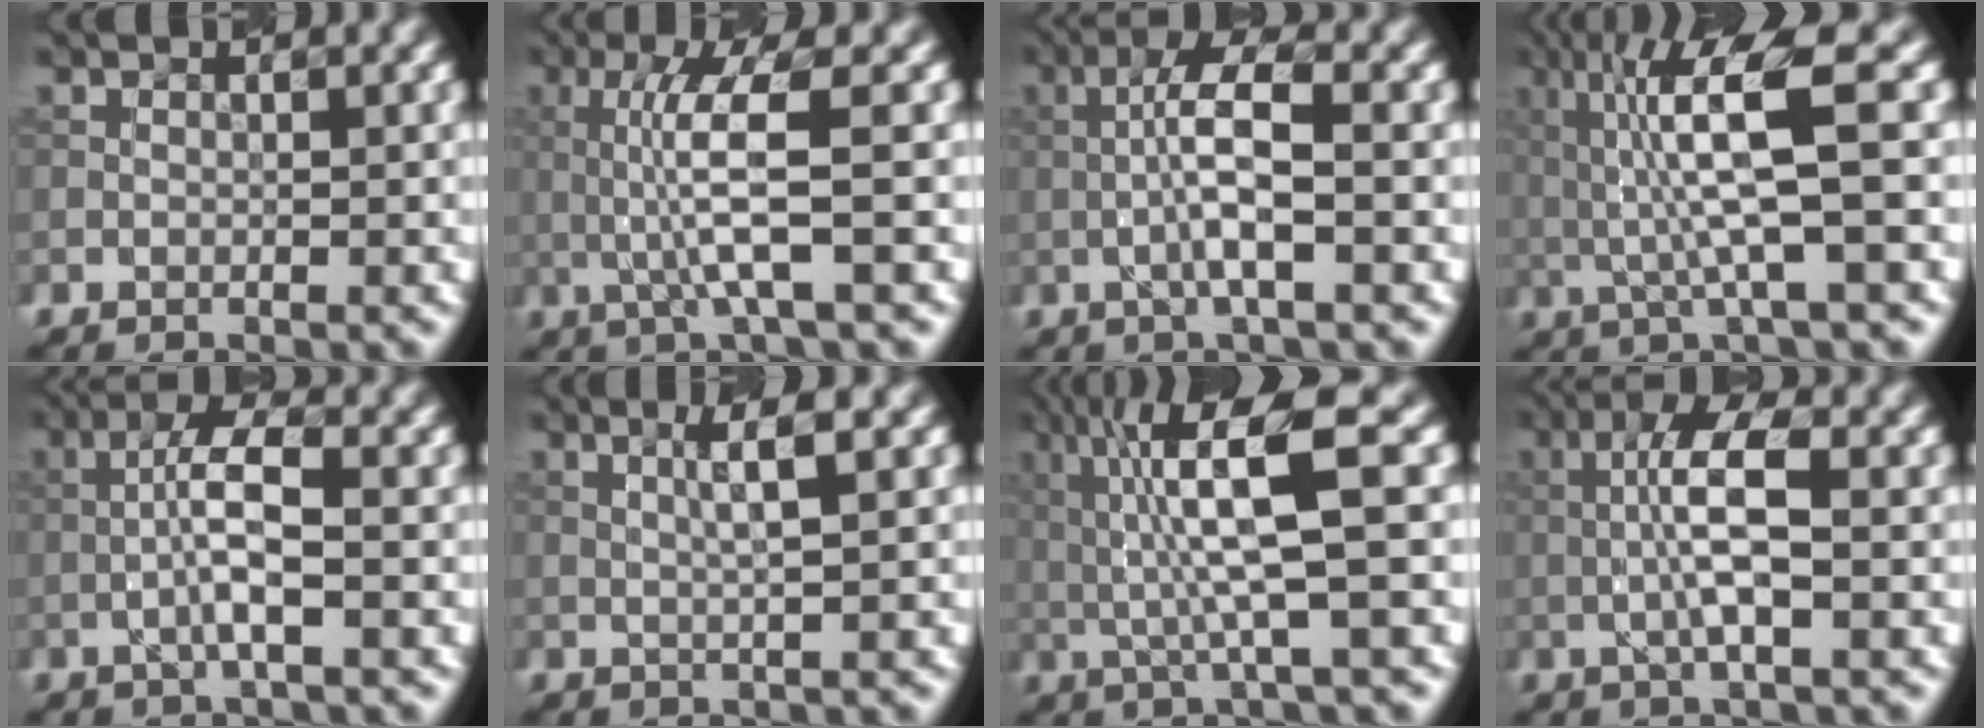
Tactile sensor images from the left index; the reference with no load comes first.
{"total": 5.1, "force": [0.1, 0.6, 5.1], "torque": [-0.108, 0.001, 0.006]}
{"total": 4.7, "force": [-0.7, 0.7, 4.6], "torque": [-0.088, 0.015, -0.021]}
{"total": 7.6, "force": [0.8, 1.0, 7.5], "torque": [-0.151, 0.005, 0.022]}
{"total": 4.3, "force": [-0.8, 0.7, 4.2], "torque": [-0.079, 0.014, -0.022]}
{"total": 2.9, "force": [0.9, 0.3, 2.8], "torque": [-0.048, 0.009, 0.015]}
{"total": 8.4, "force": [1.1, 1.3, 8.2], "torque": [-0.153, 0.005, 0.024]}
{"total": 5.2, "force": [-0.1, 1.2, 5.1], "torque": [-0.099, 0.012, -0.010]}